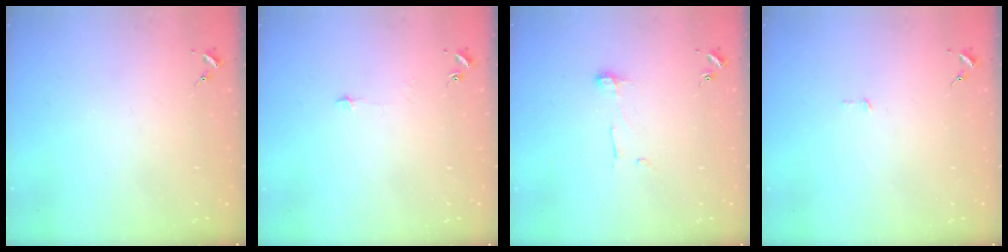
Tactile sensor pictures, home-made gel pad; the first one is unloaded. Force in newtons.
{"total": 2.7, "press": 2.6, "slide": 0.3}
{"total": 5.4, "press": 5.4, "slide": 0.3}
{"total": 2.9, "press": 2.9, "slide": 0.2}